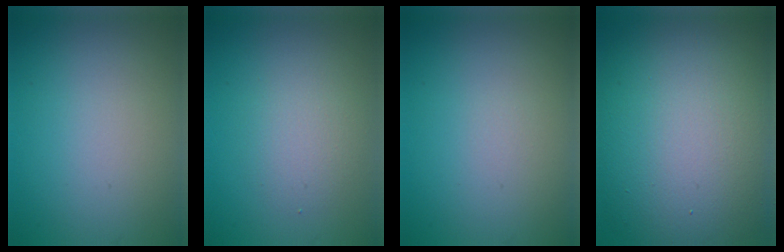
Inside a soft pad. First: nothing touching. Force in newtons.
{"total": 2.3, "press": 2.3, "slide": 0.2}
{"total": 0.0}
{"total": 16.9, "press": 16.8, "slide": 1.0}